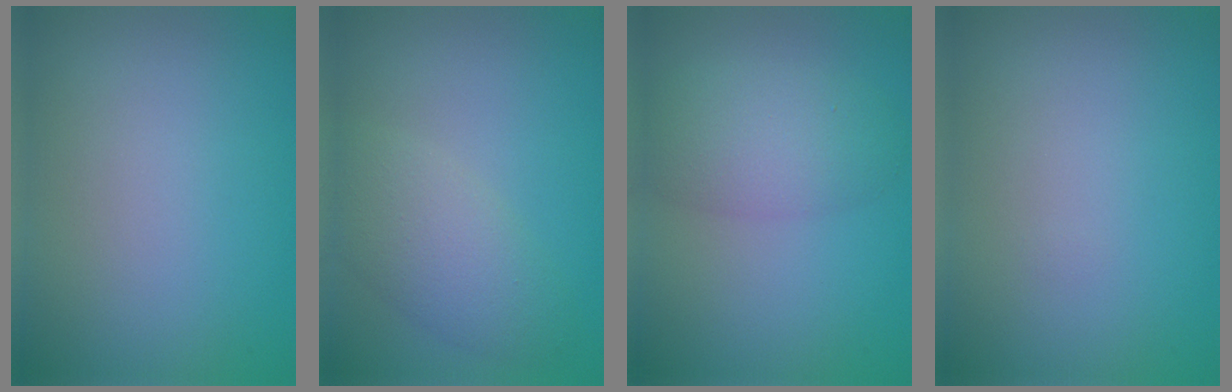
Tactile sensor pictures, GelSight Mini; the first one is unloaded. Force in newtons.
{"total": 4.3, "press": 4.3, "slide": 0.3}
{"total": 4.2, "press": 4.2, "slide": 0.2}
{"total": 0.0}